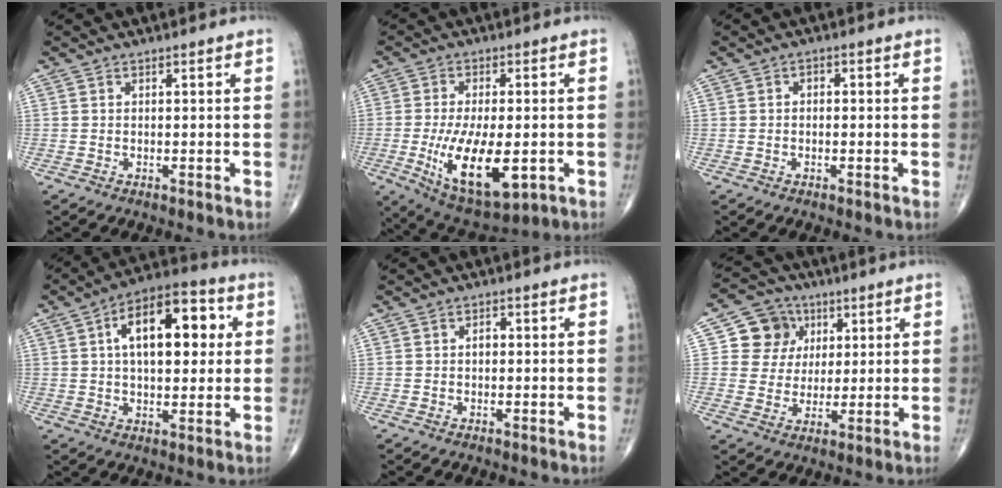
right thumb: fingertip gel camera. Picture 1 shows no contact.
{"total": 15.3, "force": [-3.6, 6.6, 13.4], "torque": [-0.229, -0.017, -0.042]}
{"total": 1.2, "force": [0.0, 0.8, 0.8], "torque": [-0.002, 0.004, -0.007]}
{"total": 16.6, "force": [3.7, 8.4, 13.8], "torque": [-0.181, 0.018, 0.050]}
{"total": 1.3, "force": [0.0, 0.9, 0.9], "torque": [-0.008, 0.004, -0.003]}
{"total": 9.2, "force": [2.9, 8.4, 2.4], "torque": [0.001, -0.002, 0.048]}